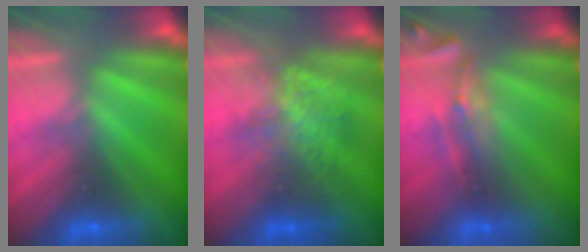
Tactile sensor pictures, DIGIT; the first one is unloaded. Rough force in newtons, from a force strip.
{"total": 2.3}
{"total": 2.5}